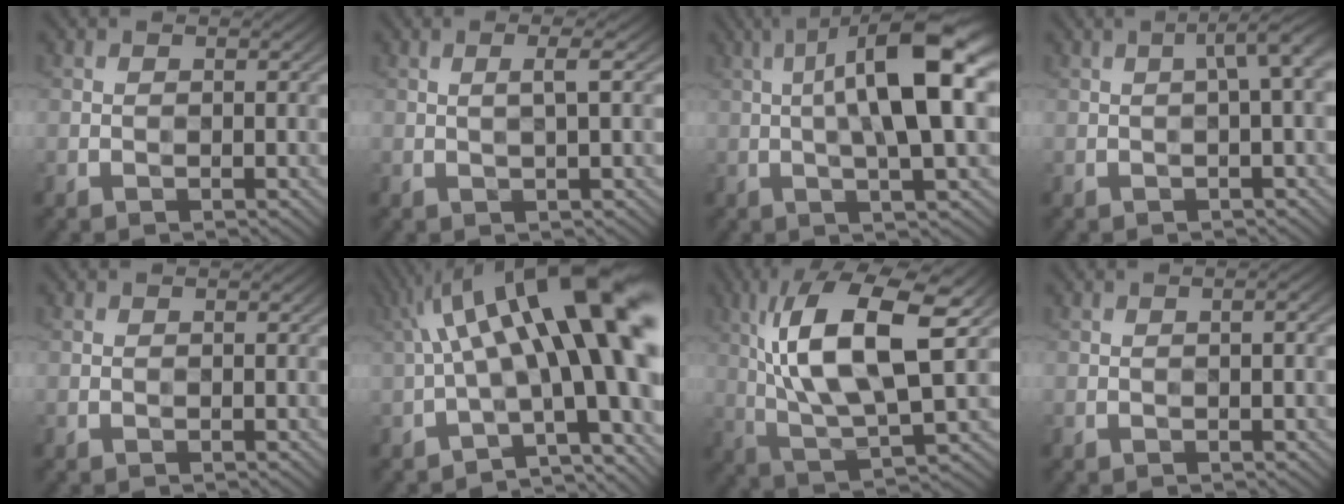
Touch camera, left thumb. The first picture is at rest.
{"total": 2.0, "force": [0.2, -0.2, 2.0], "torque": [-0.033, 0.009, 0.004]}
{"total": 13.8, "force": [2.0, 3.5, 13.2], "torque": [-0.207, 0.020, 0.030]}
{"total": 5.8, "force": [0.4, 1.4, 5.6], "torque": [-0.073, 0.010, 0.003]}
{"total": 0.0}
{"total": 16.0, "force": [1.9, 4.5, 15.3], "torque": [-0.236, 0.042, 0.028]}
{"total": 15.3, "force": [4.3, 5.6, 13.6], "torque": [-0.264, 0.025, 0.073]}
{"total": 2.1, "force": [0.0, 0.2, 2.1], "torque": [-0.033, 0.006, 0.000]}